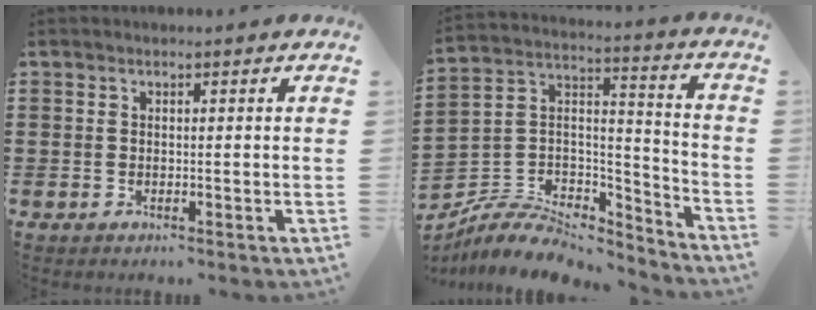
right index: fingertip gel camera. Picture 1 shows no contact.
{"total": 7.1, "force": [-5.7, 3.4, 2.6], "torque": [-0.057, 0.010, -0.109]}